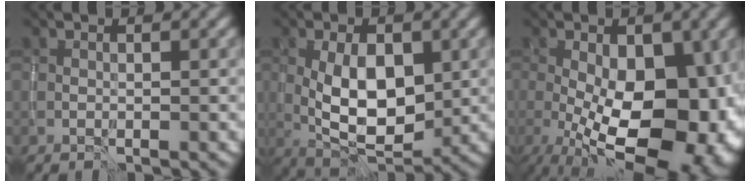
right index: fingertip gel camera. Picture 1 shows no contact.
{"total": 7.9, "force": [0.1, 4.3, 6.6], "torque": [-0.125, 0.000, 0.003]}
{"total": 15.1, "force": [-2.7, 8.1, 12.5], "torque": [-0.173, -0.020, -0.034]}